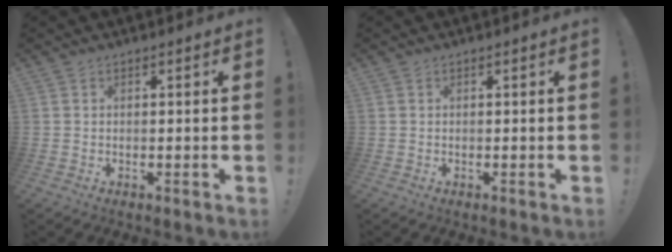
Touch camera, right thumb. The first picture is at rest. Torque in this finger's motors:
{"motor_torque": [0.00, 0.00, 0.05, -0.04, 0.02]}